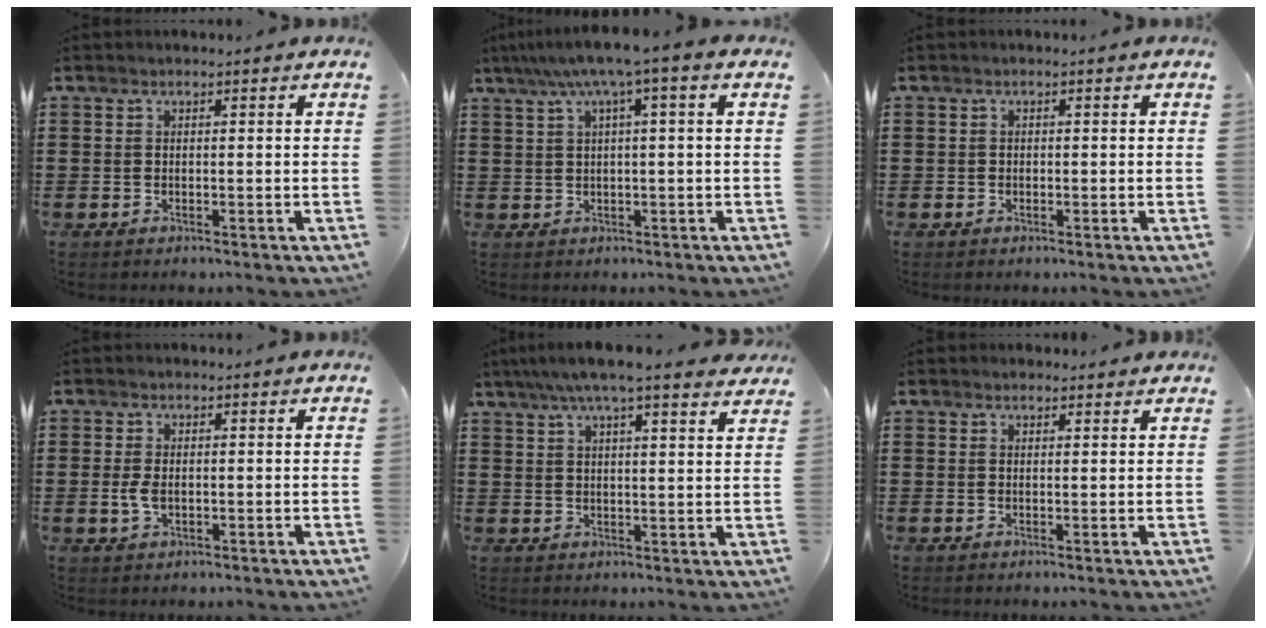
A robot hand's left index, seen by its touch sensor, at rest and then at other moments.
{"total": 5.3, "force": [1.8, -0.3, 4.9], "torque": [-0.098, -0.004, 0.027]}
{"total": 0.5, "force": [-0.2, 0.5, 0.2], "torque": [-0.005, 0.001, -0.003]}
{"total": 2.8, "force": [-0.2, 1.5, 2.3], "torque": [-0.060, -0.002, -0.008]}
{"total": 6.3, "force": [5.1, 0.3, 3.5], "torque": [-0.083, -0.010, 0.090]}
{"total": 1.2, "force": [1.0, 0.5, 0.2], "torque": [-0.005, 0.004, 0.021]}